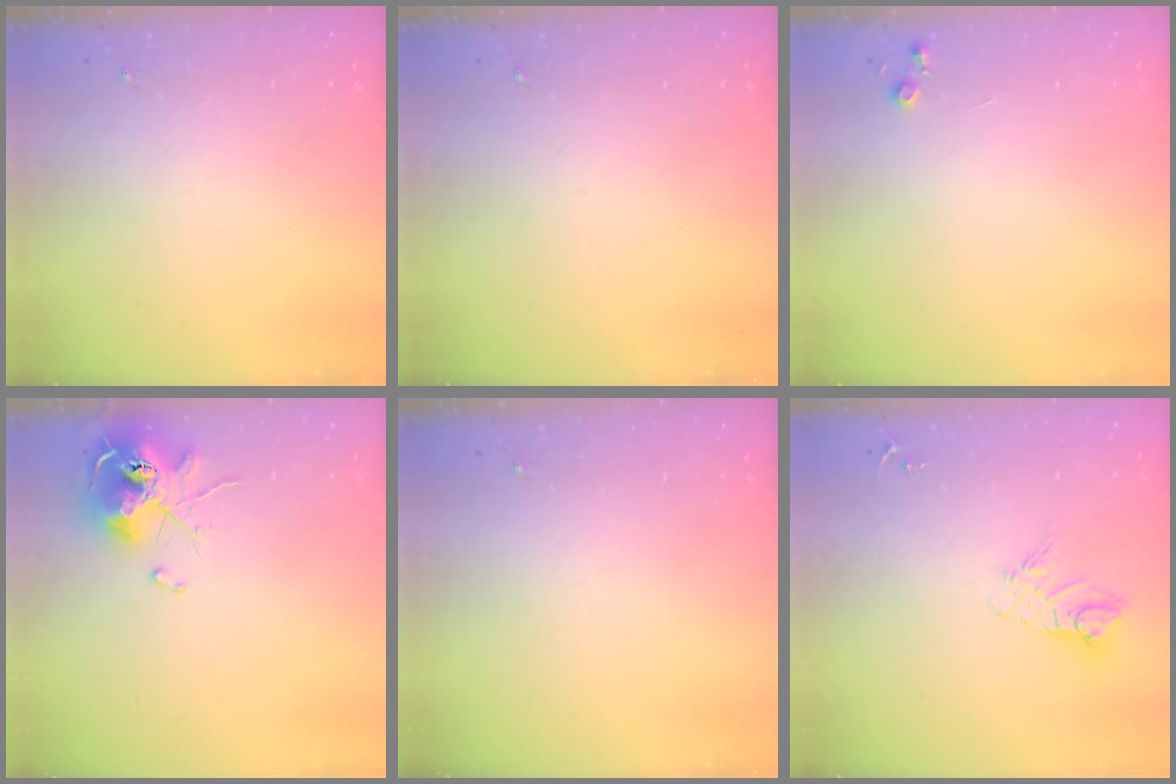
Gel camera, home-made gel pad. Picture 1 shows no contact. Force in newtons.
{"total": 0.0}
{"total": 4.4, "press": 4.3, "slide": 0.5}
{"total": 13.7, "press": 13.6, "slide": 1.8}
{"total": 0.0}
{"total": 9.1, "press": 9.1, "slide": 0.9}